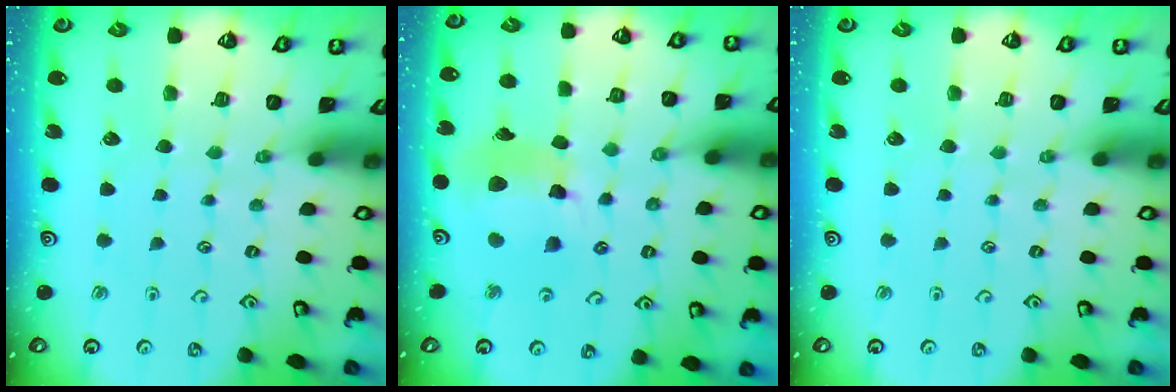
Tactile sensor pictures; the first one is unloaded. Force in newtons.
{"total": 13.9, "press": 13.7, "slide": 2.0}
{"total": 0.0}